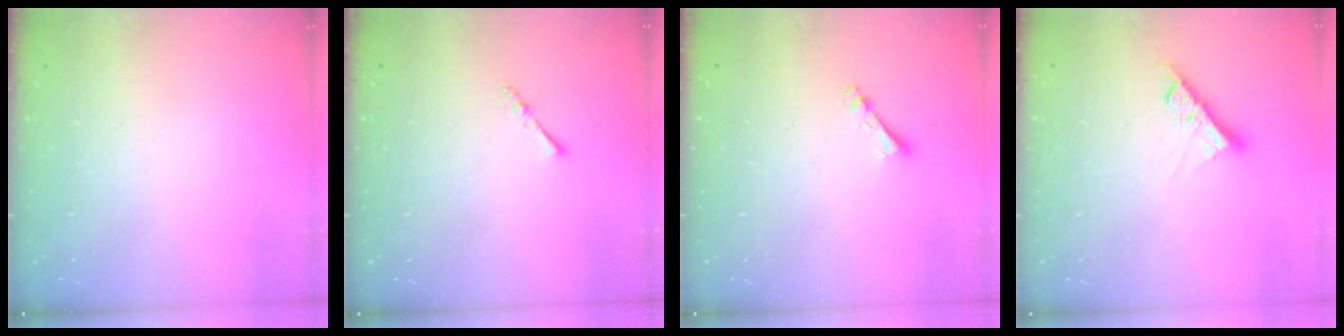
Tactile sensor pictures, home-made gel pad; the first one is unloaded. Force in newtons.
{"total": 2.4, "press": 2.3, "slide": 0.5}
{"total": 2.5, "press": 2.4, "slide": 0.5}
{"total": 7.7, "press": 7.7, "slide": 0.3}